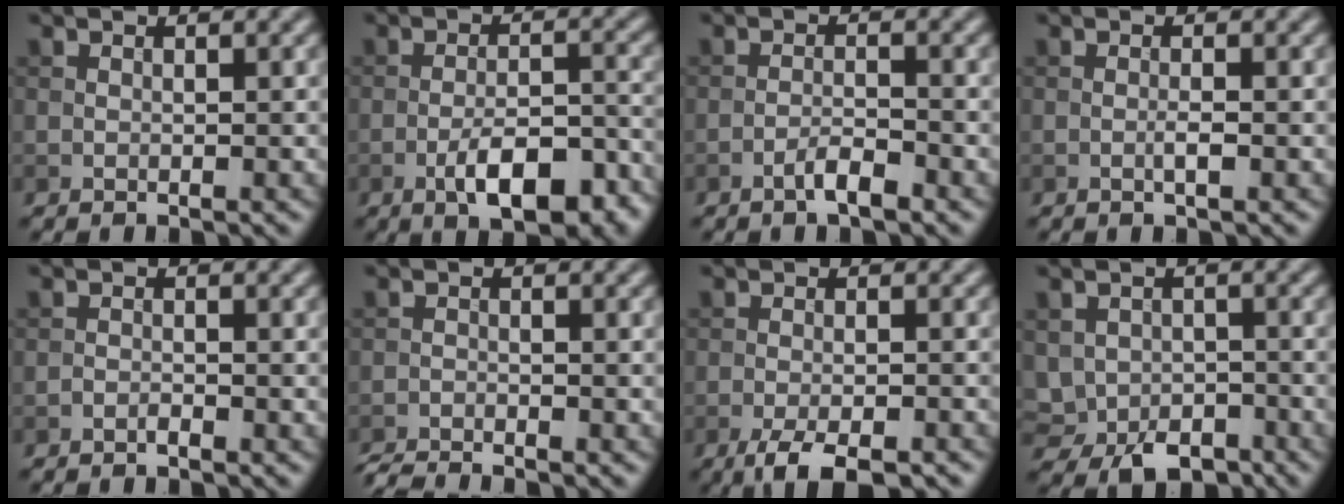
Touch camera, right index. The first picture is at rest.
{"total": 7.5, "force": [-3.8, 2.7, 5.9], "torque": [-0.094, 0.005, -0.057]}
{"total": 2.2, "force": [-1.5, 0.4, 1.6], "torque": [-0.028, 0.006, -0.031]}
{"total": 1.0, "force": [-0.3, 0.1, 1.0], "torque": [-0.018, 0.001, -0.008]}
{"total": 0.7, "force": [-0.6, 0.2, 0.4], "torque": [-0.006, 0.002, -0.013]}
{"total": 2.8, "force": [-2.7, 0.1, 1.0], "torque": [-0.022, -0.009, -0.055]}
{"total": 4.4, "force": [-3.0, 1.0, 3.1], "torque": [-0.056, -0.008, -0.051]}
{"total": 4.7, "force": [-1.9, 3.5, 2.4], "torque": [-0.042, -0.017, -0.025]}